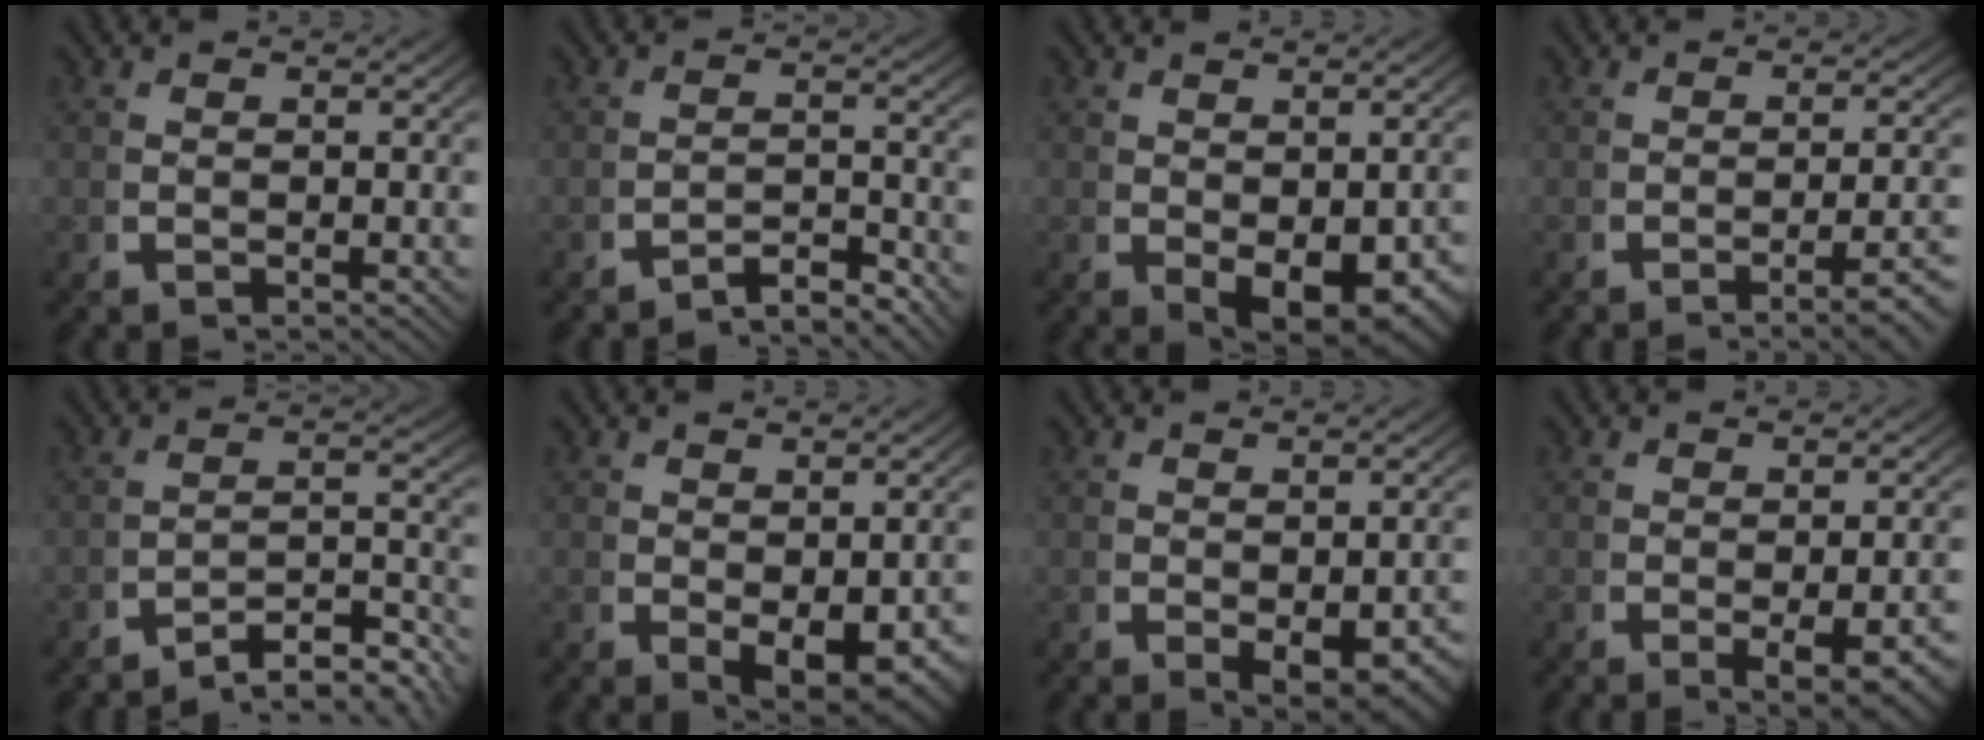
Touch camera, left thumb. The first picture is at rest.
{"total": 3.1, "force": [-2.9, 0.3, 1.2], "torque": [-0.010, -0.002, -0.055]}
{"total": 5.0, "force": [-1.0, 2.8, 4.0], "torque": [-0.074, -0.031, 0.009]}
{"total": 4.3, "force": [-2.4, 0.6, 3.5], "torque": [-0.044, 0.006, -0.039]}
{"total": 6.4, "force": [-4.6, 2.4, 3.8], "torque": [-0.054, -0.017, -0.068]}
{"total": 4.6, "force": [-0.9, 2.5, 3.7], "torque": [-0.070, -0.028, 0.009]}
{"total": 3.8, "force": [-0.9, 2.0, 3.1], "torque": [-0.058, -0.022, 0.001]}
{"total": 4.3, "force": [-1.4, 1.5, 3.8], "torque": [-0.064, -0.011, -0.013]}